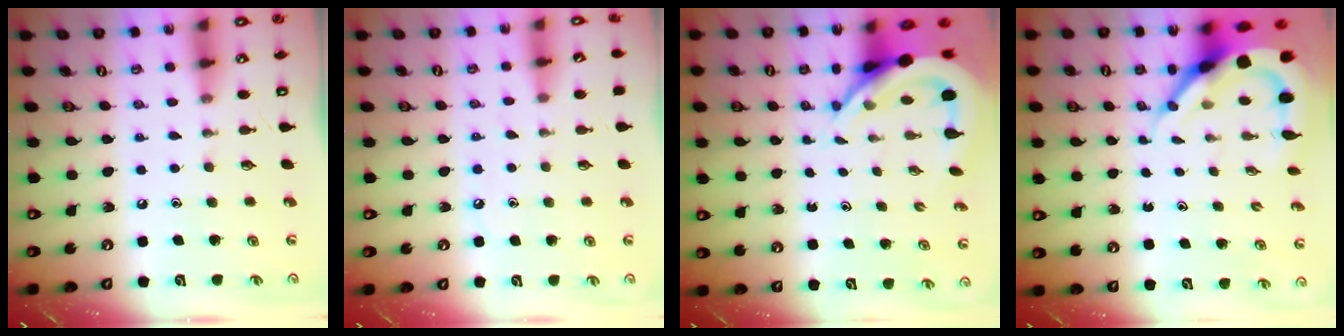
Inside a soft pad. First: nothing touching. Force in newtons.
{"total": 5.5, "press": 5.5, "slide": 0.7}
{"total": 8.9, "press": 8.8, "slide": 1.3}
{"total": 10.9, "press": 10.8, "slide": 1.2}